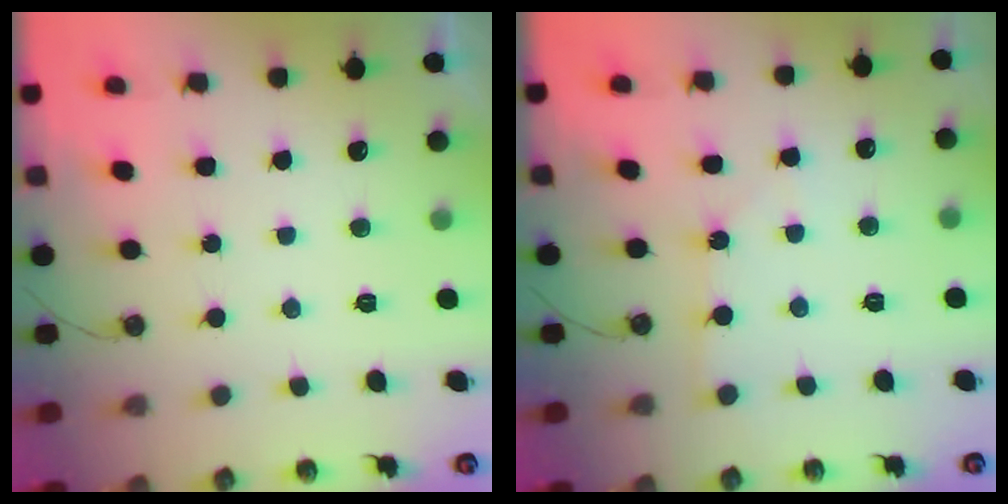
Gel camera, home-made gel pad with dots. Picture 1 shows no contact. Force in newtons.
{"total": 4.1, "press": 4.1, "slide": 0.5}